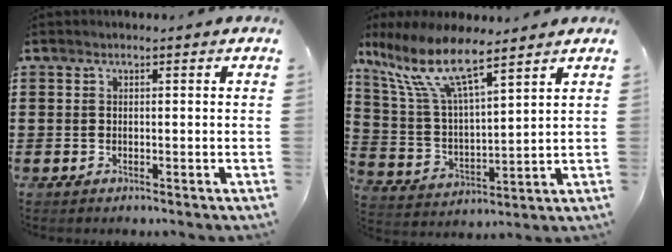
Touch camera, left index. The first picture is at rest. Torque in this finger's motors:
{"motor_torque": [2.14, 0.00, 0.45, 0.21]}